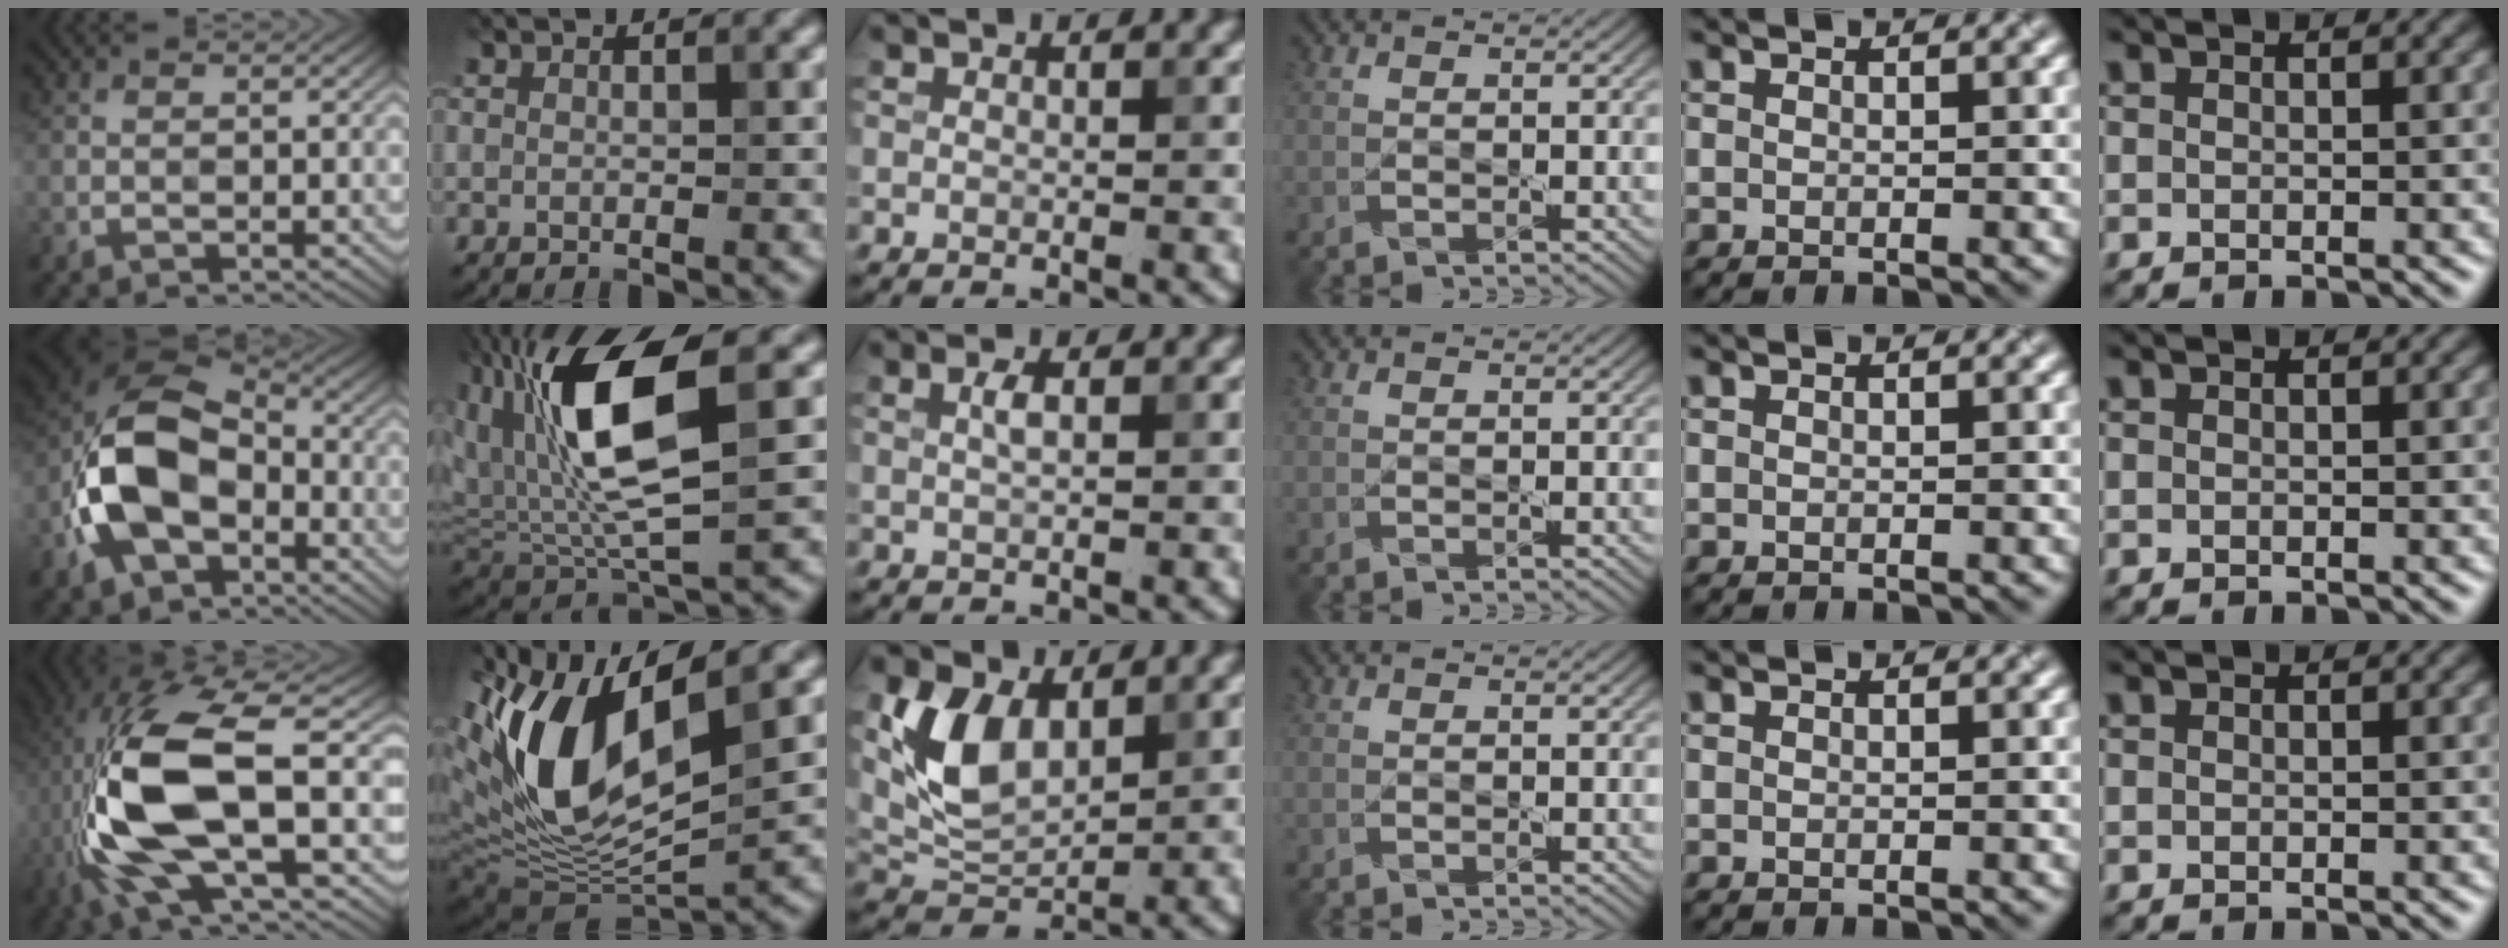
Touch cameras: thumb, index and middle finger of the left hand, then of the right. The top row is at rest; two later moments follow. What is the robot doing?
{"motion": "lift_and_place", "object": "knife"}